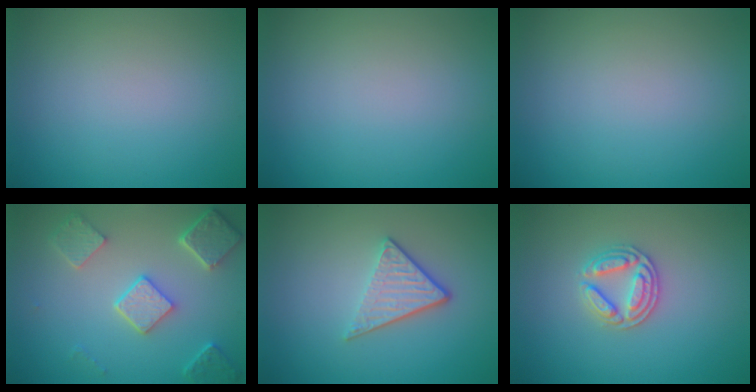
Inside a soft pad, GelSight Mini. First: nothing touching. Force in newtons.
{"total": 0.0}
{"total": 0.0}
{"total": 4.9, "press": 3.8, "slide": 3.1}
{"total": 3.4, "press": 2.6, "slide": 2.2}
{"total": 2.9, "press": 2.7, "slide": 0.9}